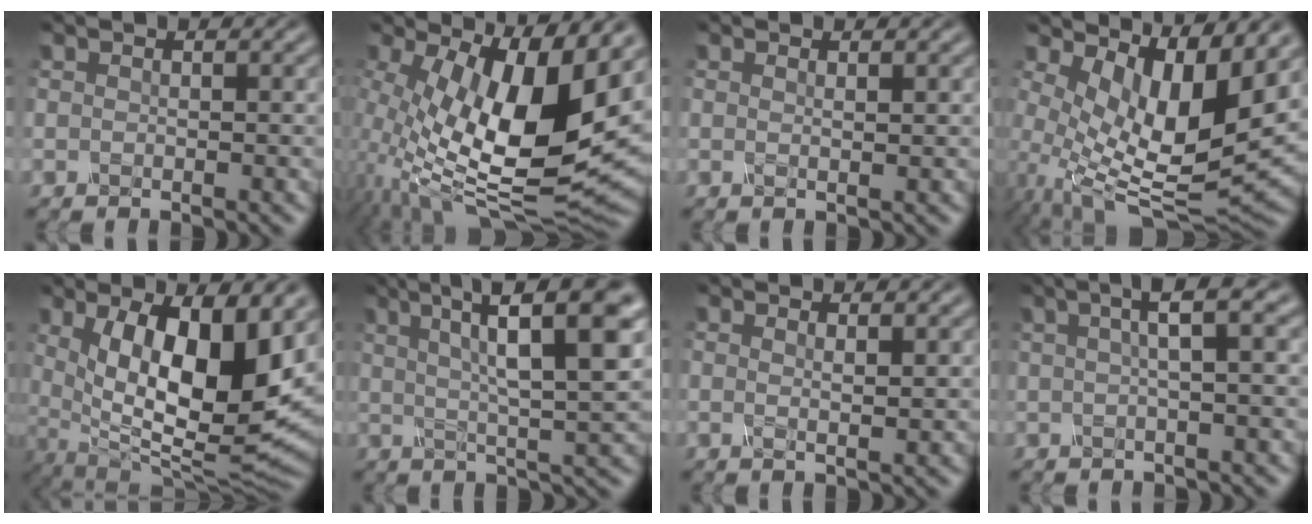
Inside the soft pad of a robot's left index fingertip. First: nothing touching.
{"total": 14.9, "force": [1.0, 6.4, 13.4], "torque": [-0.252, -0.016, 0.020]}
{"total": 0.7, "force": [0.4, 0.2, 0.6], "torque": [-0.011, -0.003, 0.003]}
{"total": 10.4, "force": [1.2, 4.8, 9.2], "torque": [-0.174, -0.026, 0.032]}
{"total": 14.1, "force": [2.4, 5.8, 12.7], "torque": [-0.188, -0.017, 0.049]}
{"total": 10.6, "force": [3.6, 2.4, 9.6], "torque": [-0.139, 0.019, 0.057]}
{"total": 1.3, "force": [0.6, 0.3, 1.2], "torque": [-0.019, -0.004, 0.007]}
{"total": 3.8, "force": [1.0, 0.6, 3.6], "torque": [-0.057, 0.012, 0.016]}